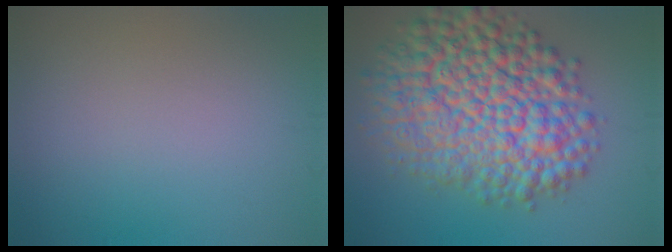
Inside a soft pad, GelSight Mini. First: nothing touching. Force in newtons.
{"total": 12.6, "press": 12.6, "slide": 0.4}